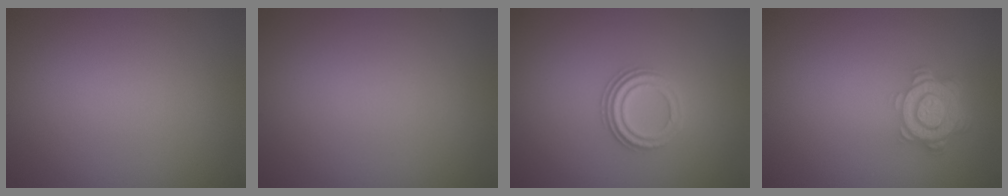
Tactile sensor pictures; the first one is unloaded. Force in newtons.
{"total": 0.0}
{"total": 2.9, "press": 2.2, "slide": 2.0}
{"total": 4.8, "press": 3.6, "slide": 3.1}